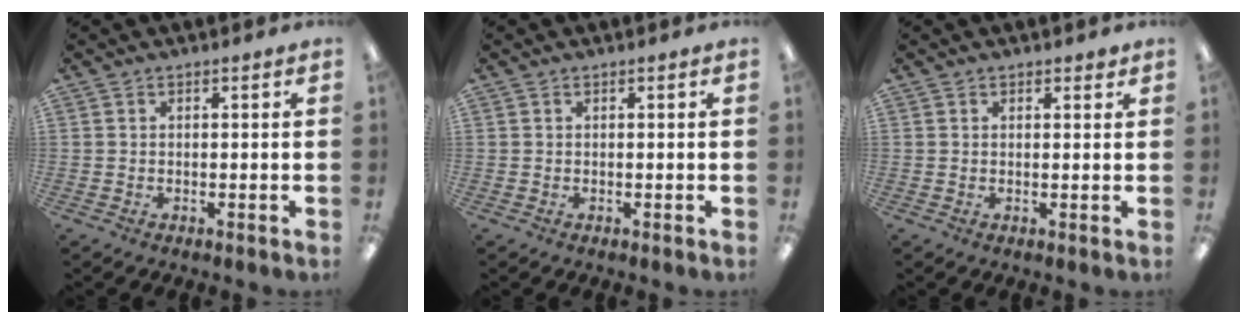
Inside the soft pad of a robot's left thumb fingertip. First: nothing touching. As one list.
[{"total": 0.0}, {"total": 1.1, "force": [0.8, 0.6, 0.3], "torque": [0.003, -0.002, 0.014]}]